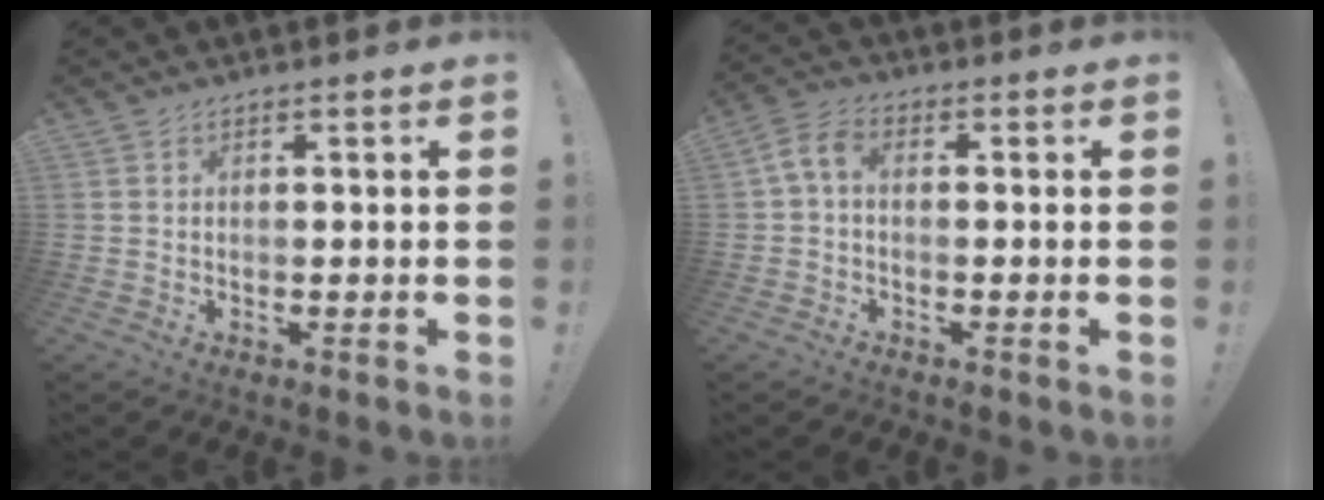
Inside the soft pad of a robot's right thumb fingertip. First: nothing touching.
{"total": 4.8, "force": [0.0, 2.8, 3.9], "torque": [-0.084, 0.003, 0.001]}